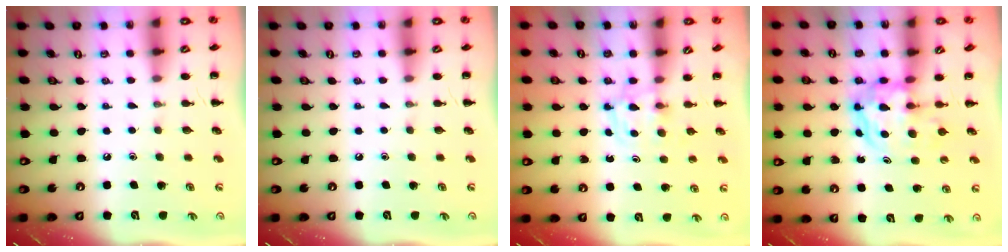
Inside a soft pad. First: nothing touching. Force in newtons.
{"total": 0.0}
{"total": 2.9, "press": 2.6, "slide": 1.2}
{"total": 4.9, "press": 4.8, "slide": 1.1}